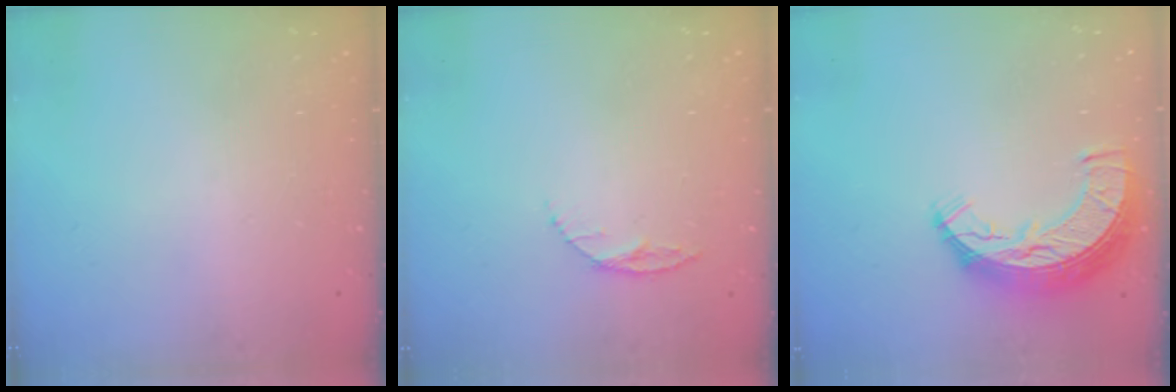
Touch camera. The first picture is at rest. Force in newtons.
{"total": 5.5, "press": 5.5, "slide": 0.7}
{"total": 11.7, "press": 11.7, "slide": 0.9}